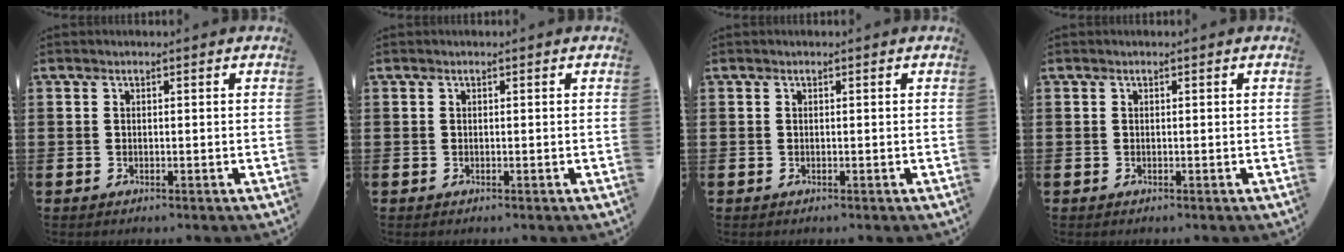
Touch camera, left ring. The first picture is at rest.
{"total": 0.0}
{"total": 0.0}
{"total": 0.0}